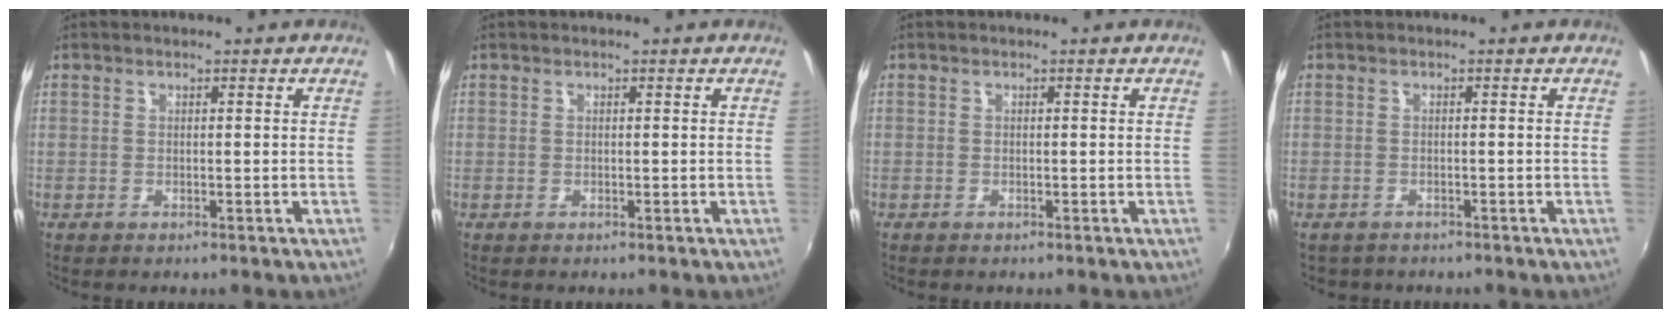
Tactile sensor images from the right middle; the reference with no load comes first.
{"total": 0.0}
{"total": 0.7, "force": [-0.5, 0.5, 0.0], "torque": [0.000, 0.000, -0.008]}
{"total": 0.8, "force": [-0.7, 0.3, 0.1], "torque": [-0.008, 0.000, -0.009]}